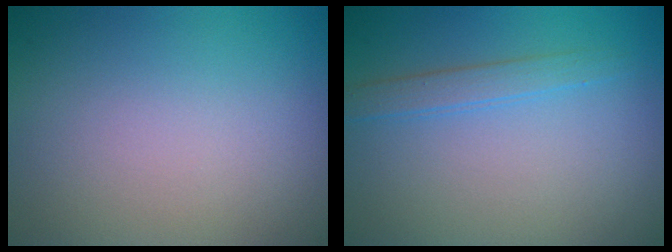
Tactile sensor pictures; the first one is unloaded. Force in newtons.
{"total": 1.7, "press": 1.7, "slide": 0.0}